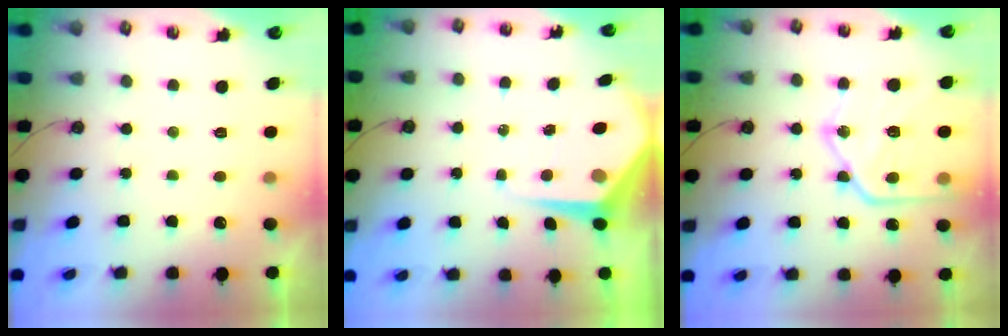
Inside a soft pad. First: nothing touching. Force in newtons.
{"total": 7.5, "press": 7.5, "slide": 0.6}
{"total": 23.8, "press": 23.7, "slide": 2.5}